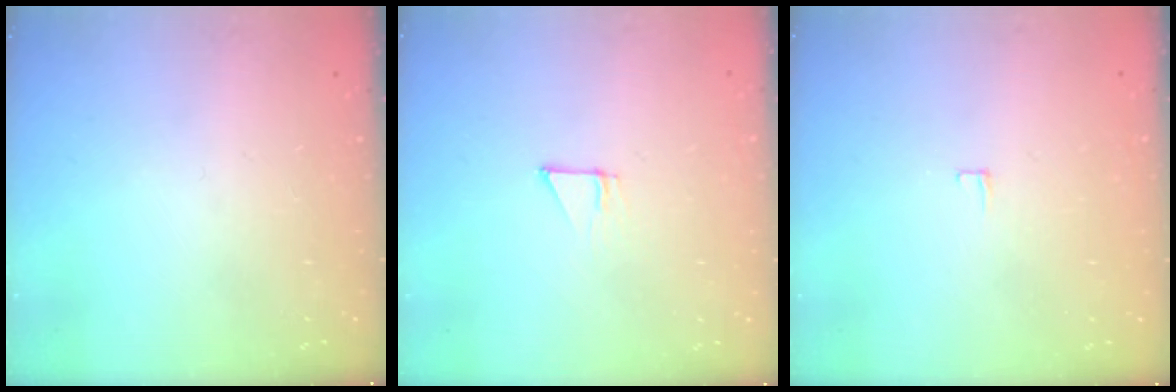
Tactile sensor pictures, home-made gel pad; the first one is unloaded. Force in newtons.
{"total": 4.9, "press": 4.9, "slide": 0.3}
{"total": 3.4, "press": 3.3, "slide": 0.3}